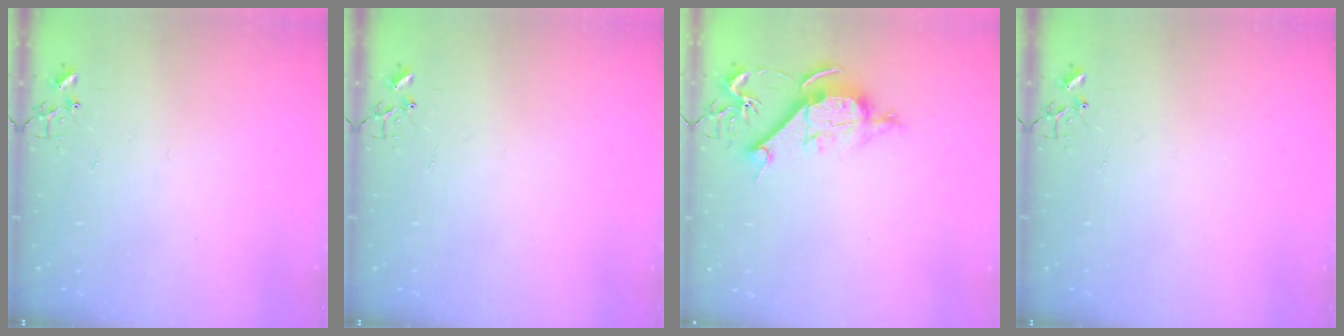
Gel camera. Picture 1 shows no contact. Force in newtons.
{"total": 0.0}
{"total": 10.4, "press": 10.4, "slide": 1.2}
{"total": 0.0}